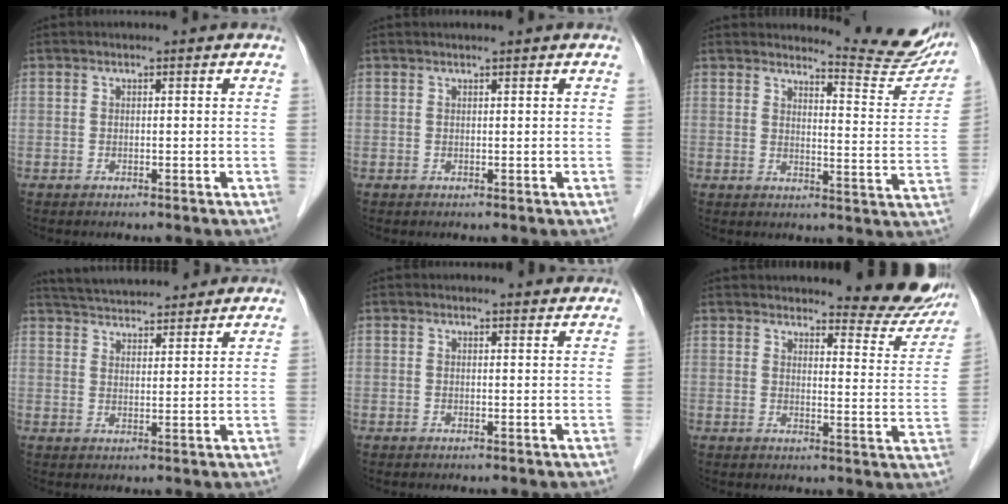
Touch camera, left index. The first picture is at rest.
{"total": 1.3, "force": [1.2, -0.1, 0.6], "torque": [-0.006, 0.013, 0.022]}
{"total": 10.6, "force": [10.5, 0.4, 1.3], "torque": [-0.013, -0.066, 0.116]}
{"total": 12.3, "force": [11.5, 2.4, 3.7], "torque": [-0.060, 0.030, 0.176]}
{"total": 2.1, "force": [2.1, 0.3, 0.0], "torque": [-0.009, -0.002, 0.021]}
{"total": 11.1, "force": [10.4, 2.1, 3.2], "torque": [-0.017, -0.037, 0.112]}